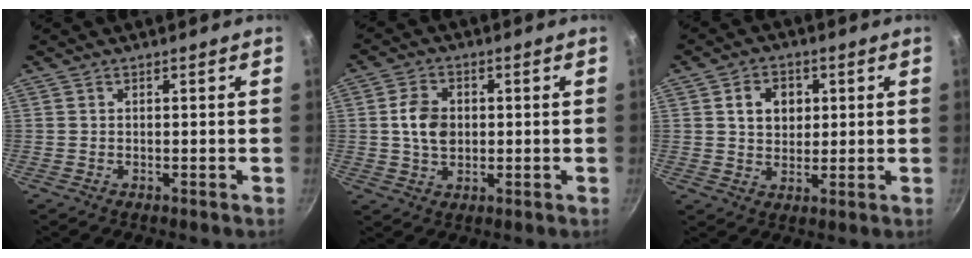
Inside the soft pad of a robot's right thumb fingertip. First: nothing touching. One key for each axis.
{"total": 6.7, "fx": 0.5, "fy": 4.9, "fz": 4.5, "tx": -0.071, "ty": 0.007, "tz": 0.006}
{"total": 6.7, "fx": 1.8, "fy": 5.3, "fz": 3.8, "tx": -0.038, "ty": 0.000, "tz": 0.027}